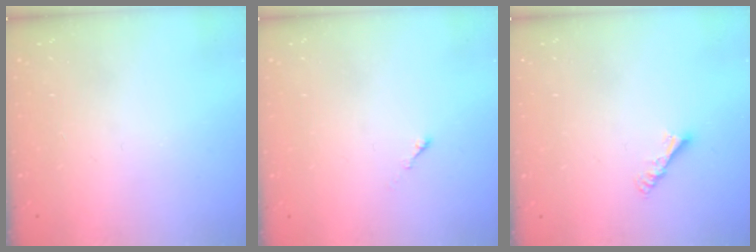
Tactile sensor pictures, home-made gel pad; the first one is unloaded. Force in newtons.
{"total": 0.0}
{"total": 5.2, "press": 5.1, "slide": 0.5}